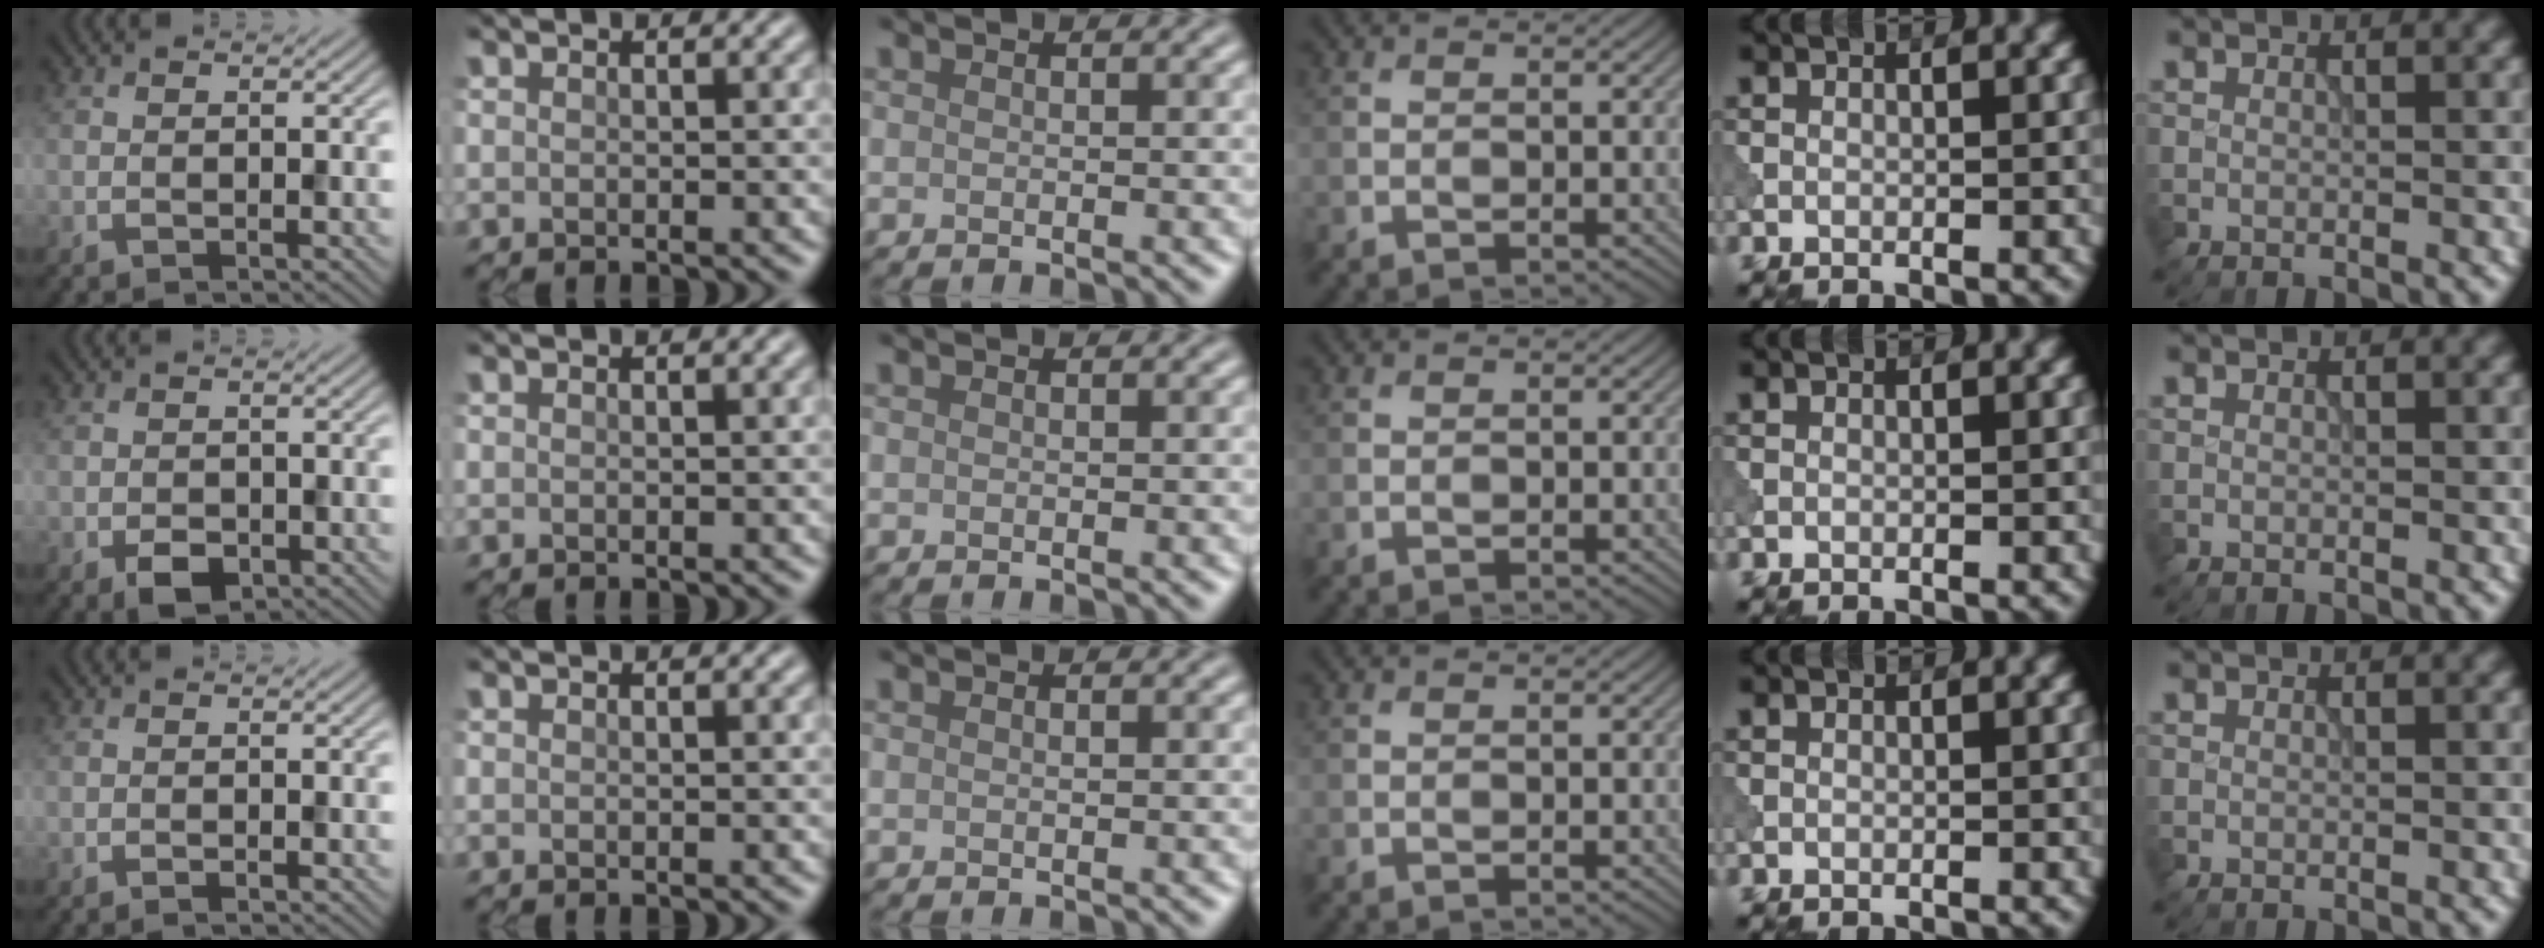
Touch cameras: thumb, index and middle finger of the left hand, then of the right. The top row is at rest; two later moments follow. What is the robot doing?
{"motion": "shake", "object": "bell"}